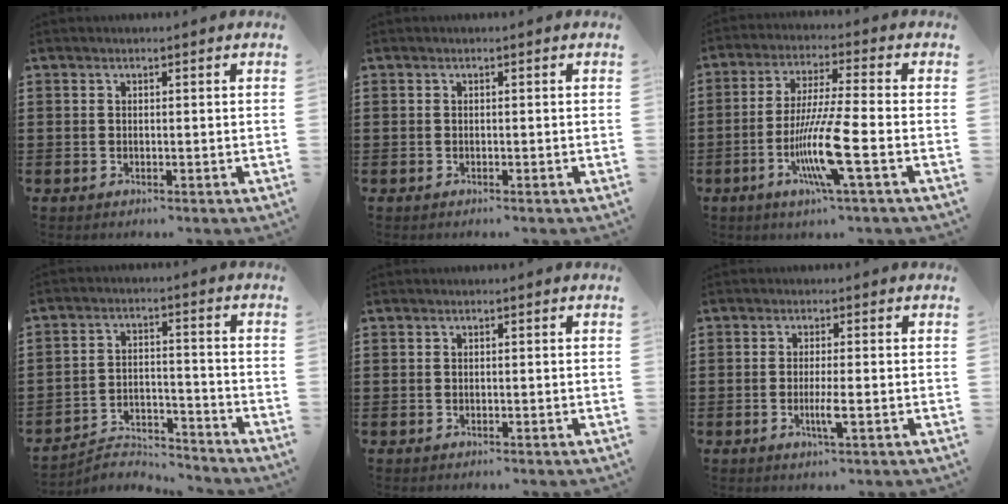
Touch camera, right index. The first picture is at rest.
{"total": 0.0}
{"total": 11.1, "force": [-4.0, 0.5, 10.4], "torque": [-0.210, -0.018, -0.079]}
{"total": 5.1, "force": [-4.9, 0.9, 0.7], "torque": [-0.013, 0.011, -0.099]}
{"total": 0.0}
{"total": 3.2, "force": [-1.1, 0.1, 3.0], "torque": [-0.059, -0.009, -0.022]}